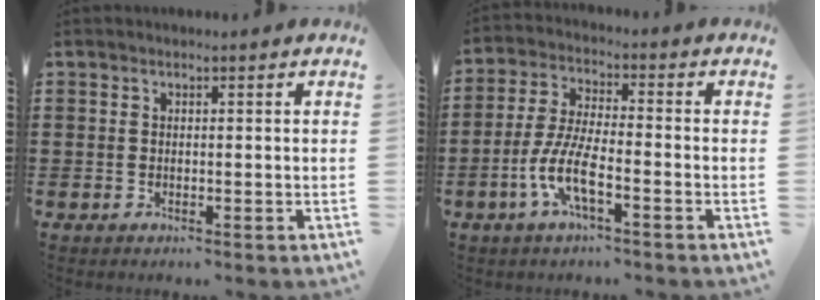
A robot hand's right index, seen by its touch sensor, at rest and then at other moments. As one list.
[{"total": 7.3, "force": [-3.6, 1.6, 6.2], "torque": [-0.151, -0.015, -0.074]}]